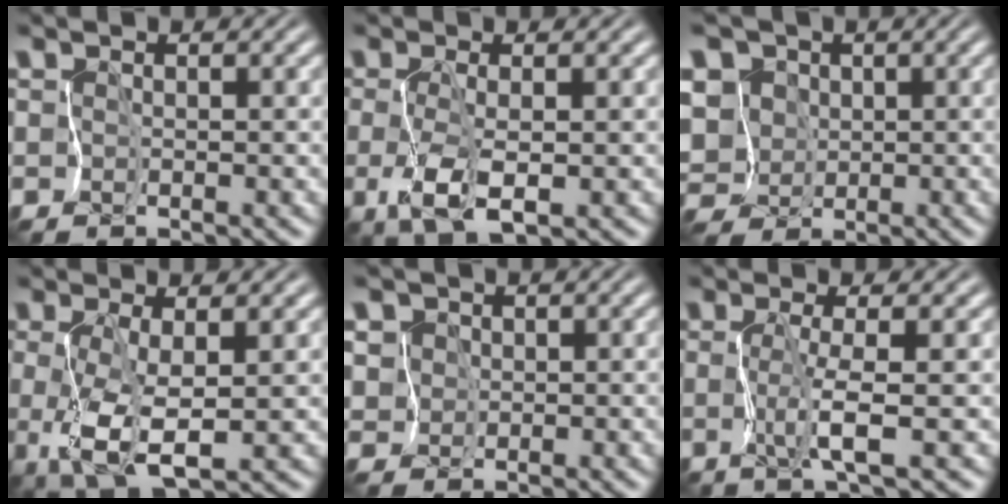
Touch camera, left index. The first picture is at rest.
{"total": 3.5, "force": [-0.8, 1.1, 3.2], "torque": [-0.073, -0.009, -0.011]}
{"total": 9.2, "force": [1.4, 7.8, 4.7], "torque": [-0.088, 0.027, -0.026]}
{"total": 4.4, "force": [-0.2, 1.1, 4.2], "torque": [-0.090, -0.007, -0.001]}
{"total": 3.5, "force": [1.5, 3.0, 0.9], "torque": [-0.019, 0.016, 0.015]}
{"total": 2.2, "force": [-0.4, -0.5, 2.1], "torque": [-0.050, -0.005, -0.009]}